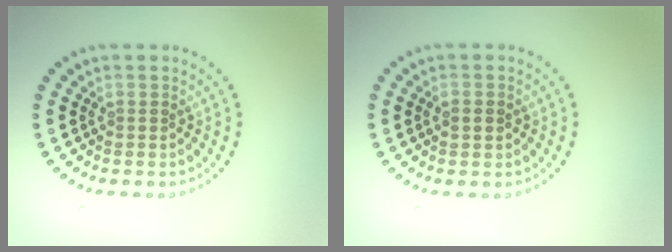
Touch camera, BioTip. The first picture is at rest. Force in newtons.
{"total": 1.5, "press": 1.4, "slide": 0.2}